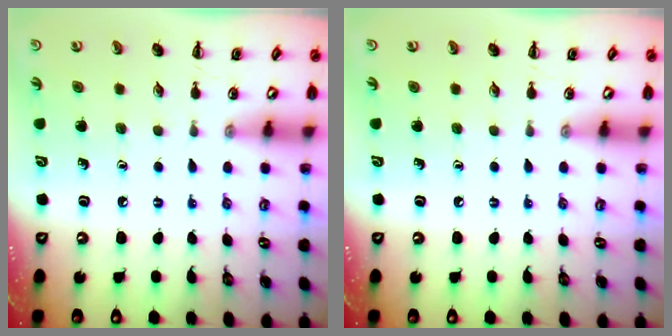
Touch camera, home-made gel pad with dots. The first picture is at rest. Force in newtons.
{"total": 0.0}